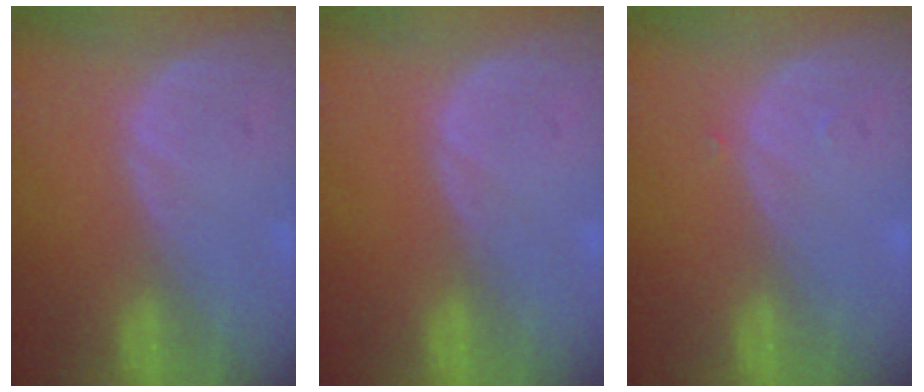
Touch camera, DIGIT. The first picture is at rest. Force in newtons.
{"total": 0.0}
{"total": 0.5, "press": 0.4, "slide": 0.3}